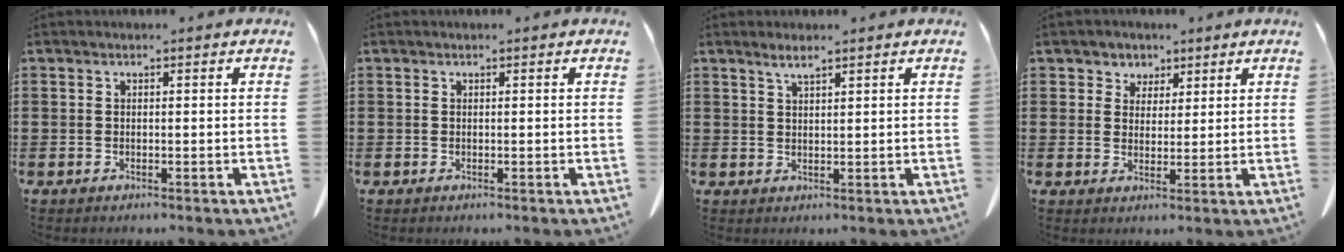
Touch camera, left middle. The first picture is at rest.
{"total": 0.0}
{"total": 2.0, "force": [1.6, 0.1, 1.3], "torque": [-0.028, 0.000, 0.029]}
{"total": 3.5, "force": [2.3, 2.6, 0.1], "torque": [-0.019, 0.007, 0.042]}